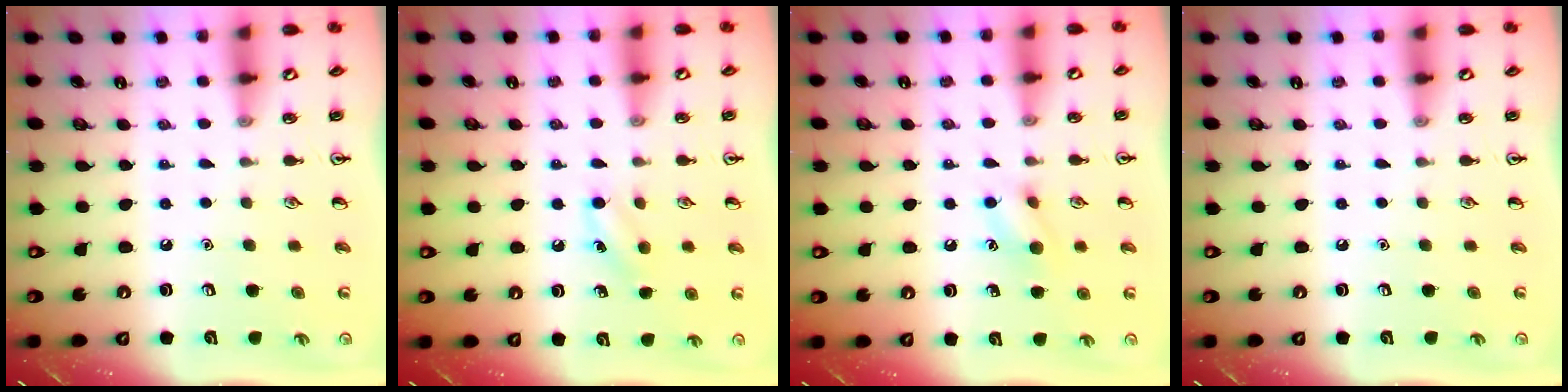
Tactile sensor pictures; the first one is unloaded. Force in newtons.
{"total": 7.1, "press": 6.8, "slide": 2.0}
{"total": 7.9, "press": 7.8, "slide": 0.8}
{"total": 0.0}